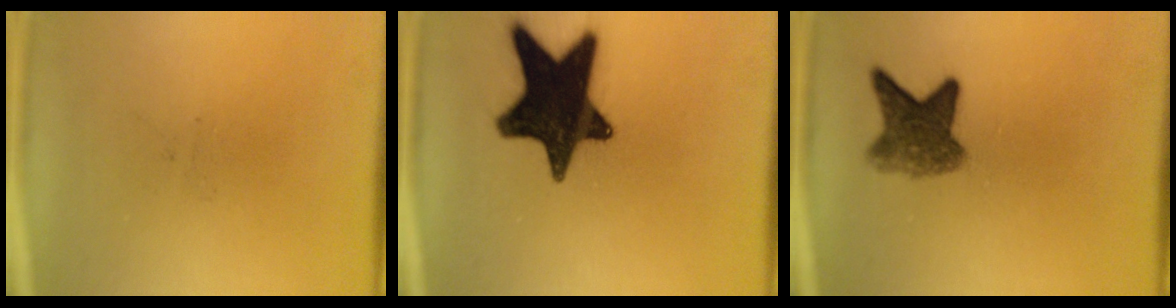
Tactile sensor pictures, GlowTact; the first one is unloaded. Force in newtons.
{"total": 18.1}
{"total": 6.0}